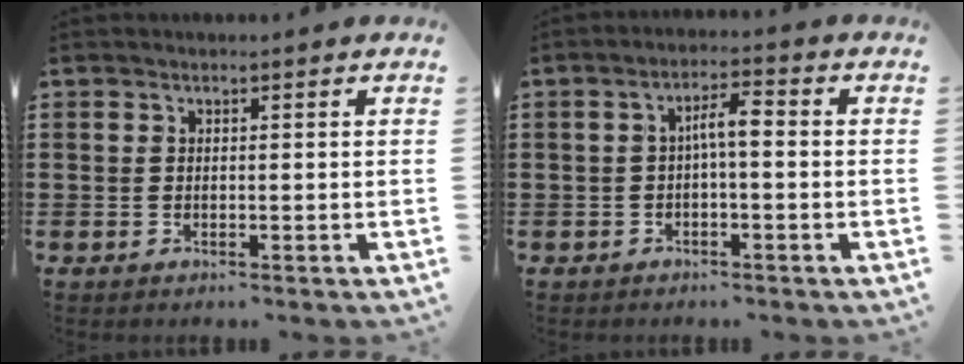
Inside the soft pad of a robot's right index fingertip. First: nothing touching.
{"total": 3.8, "force": [-0.4, 0.9, 3.6], "torque": [-0.068, 0.011, -0.011]}